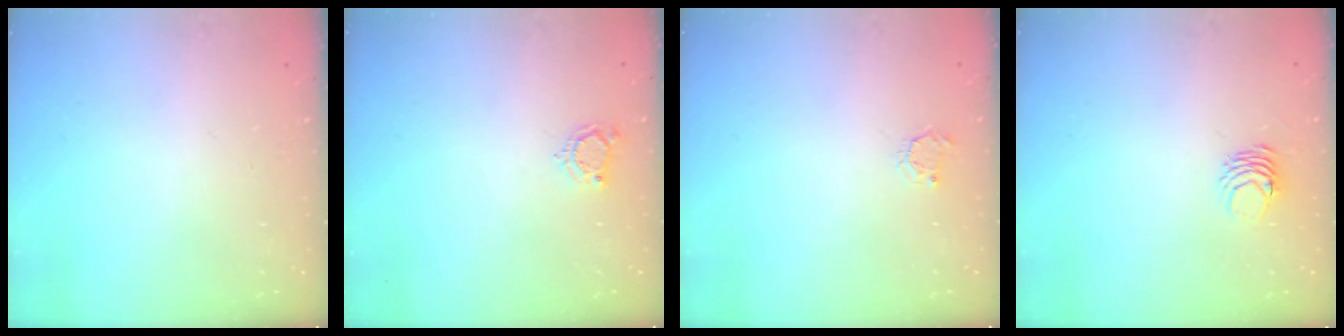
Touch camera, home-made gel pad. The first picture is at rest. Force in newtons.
{"total": 3.9, "press": 3.8, "slide": 0.5}
{"total": 2.9, "press": 2.8, "slide": 0.4}
{"total": 4.2, "press": 4.2, "slide": 0.4}